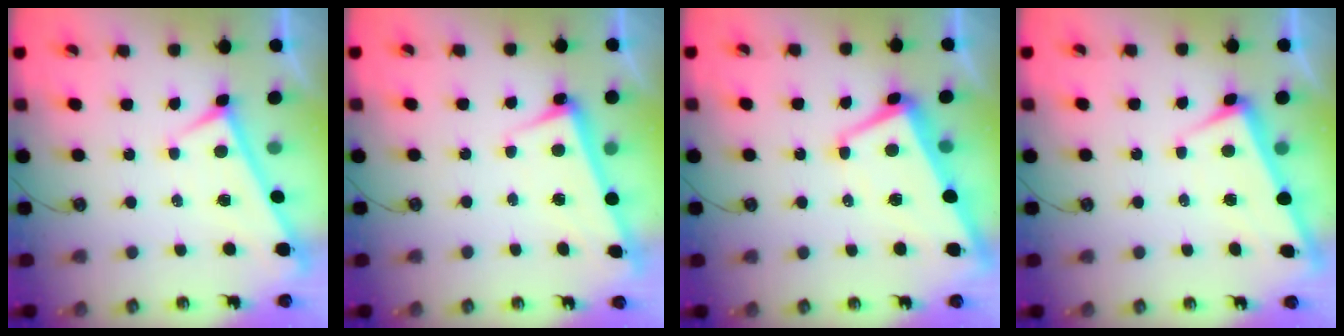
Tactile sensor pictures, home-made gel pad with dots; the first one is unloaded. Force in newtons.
{"total": 2.7, "press": 2.5, "slide": 1.0}
{"total": 1.4, "press": 0.9, "slide": 1.0}
{"total": 1.9, "press": 1.8, "slide": 0.6}